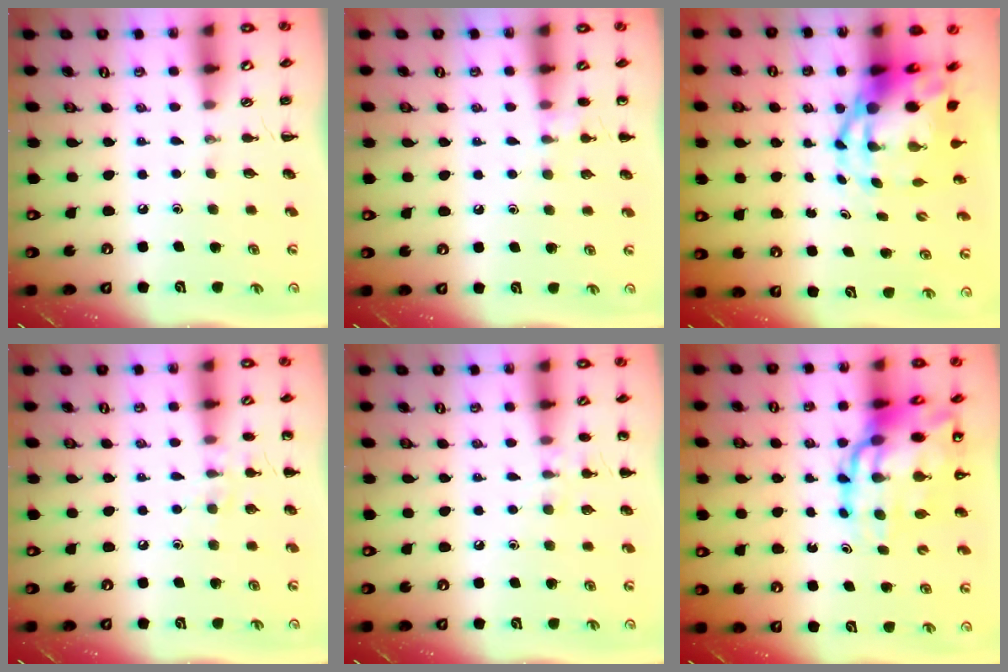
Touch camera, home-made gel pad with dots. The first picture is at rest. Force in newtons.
{"total": 6.3, "press": 6.1, "slide": 1.6}
{"total": 9.2, "press": 8.8, "slide": 2.6}
{"total": 7.4, "press": 7.0, "slide": 2.2}
{"total": 7.6, "press": 7.3, "slide": 2.1}
{"total": 18.8, "press": 18.2, "slide": 4.9}